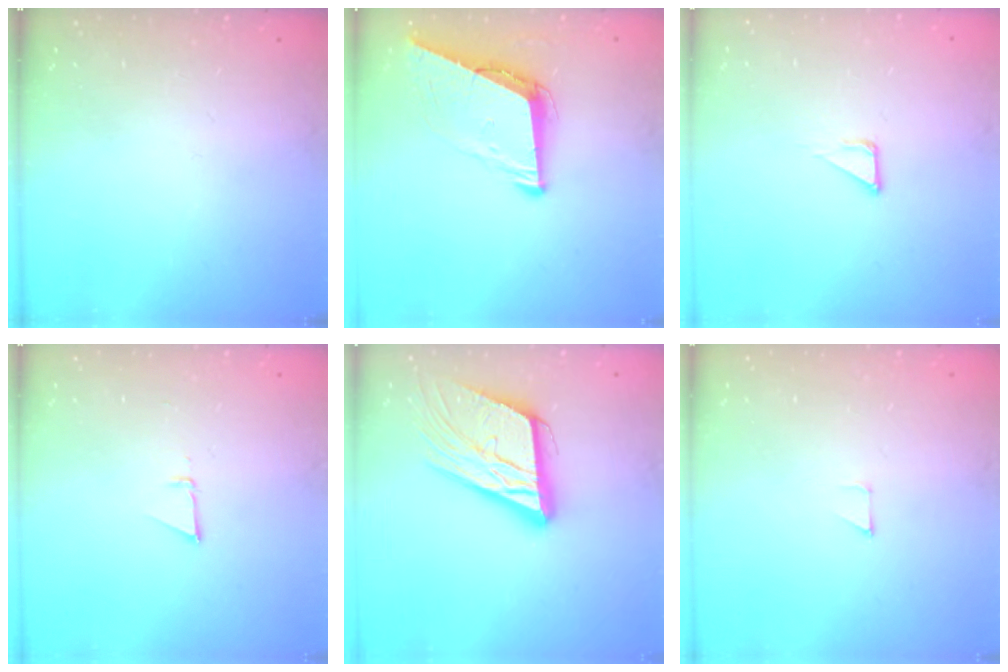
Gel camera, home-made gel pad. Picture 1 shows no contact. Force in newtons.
{"total": 8.3, "press": 7.8, "slide": 3.1}
{"total": 3.1, "press": 3.1, "slide": 0.2}
{"total": 3.0, "press": 2.9, "slide": 0.8}
{"total": 16.9, "press": 16.5, "slide": 3.6}
{"total": 2.6, "press": 2.6, "slide": 0.2}